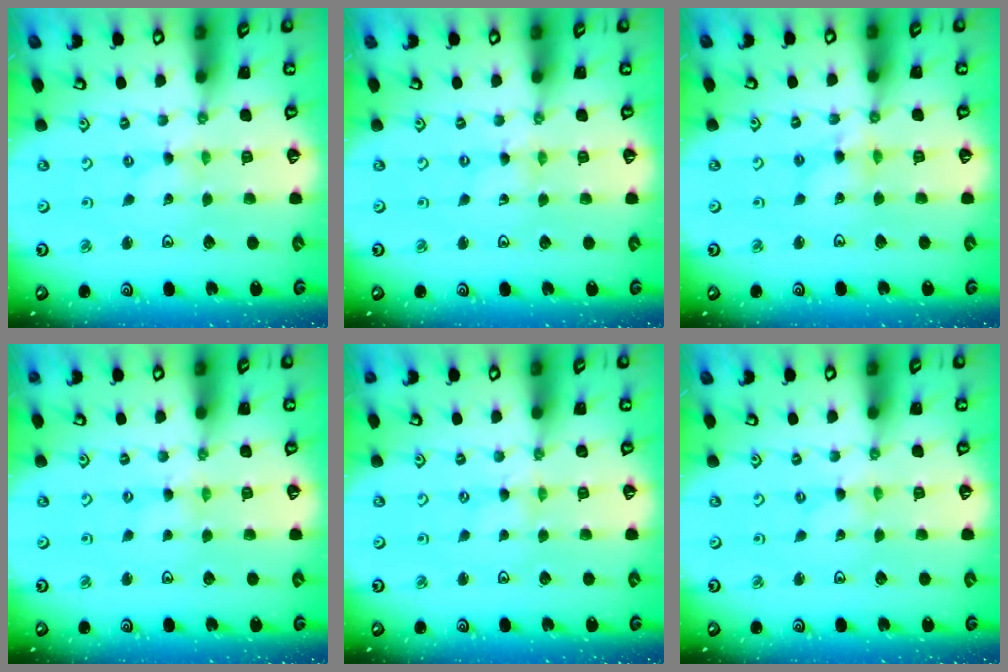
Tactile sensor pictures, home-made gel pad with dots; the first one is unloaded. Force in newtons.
{"total": 0.5, "press": 0.5, "slide": 0.1}
{"total": 3.9, "press": 3.9, "slide": 0.4}
{"total": 2.4, "press": 2.3, "slide": 0.4}
{"total": 0.0}
{"total": 0.0}